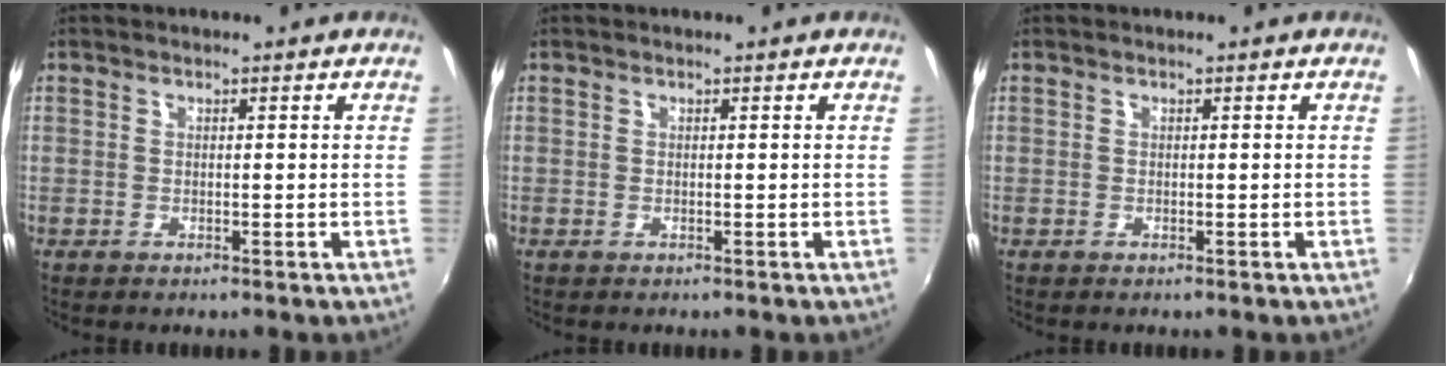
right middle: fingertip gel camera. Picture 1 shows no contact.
{"total": 0.0}
{"total": 0.0}